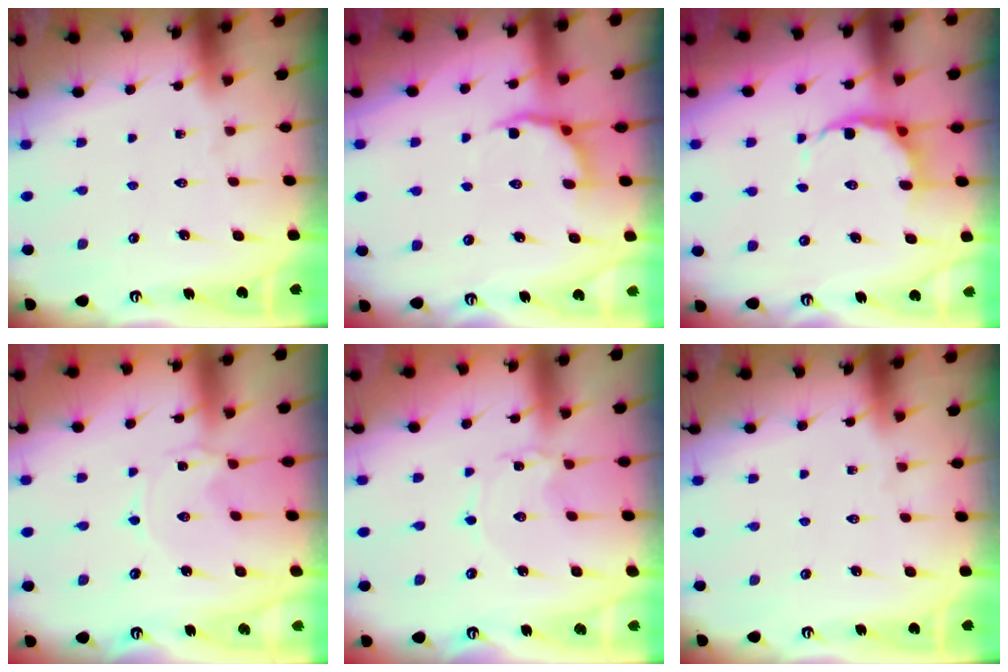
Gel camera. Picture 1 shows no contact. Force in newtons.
{"total": 4.9, "press": 4.2, "slide": 2.6}
{"total": 6.7, "press": 6.3, "slide": 2.4}
{"total": 0.0}
{"total": 0.6, "press": 0.6, "slide": 0.1}
{"total": 0.0}